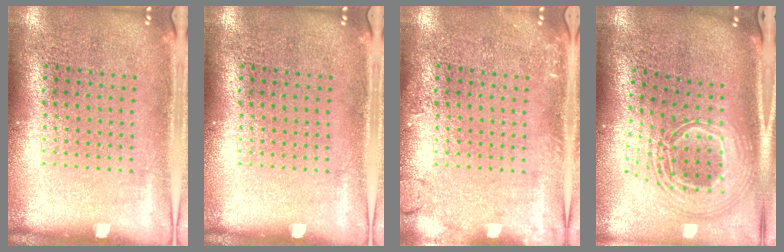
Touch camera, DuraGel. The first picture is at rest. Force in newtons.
{"total": 0.0}
{"total": 1.7, "press": 1.7, "slide": 0.3}
{"total": 2.5, "press": 1.9, "slide": 1.7}